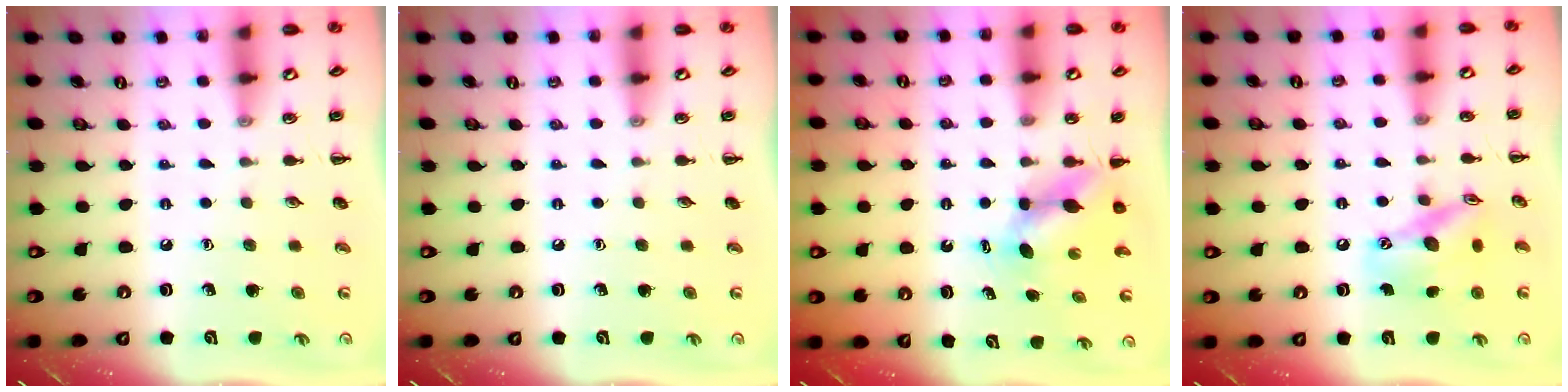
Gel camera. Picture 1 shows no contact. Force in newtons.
{"total": 0.0}
{"total": 4.9, "press": 4.9, "slide": 0.4}
{"total": 13.9, "press": 13.6, "slide": 2.7}